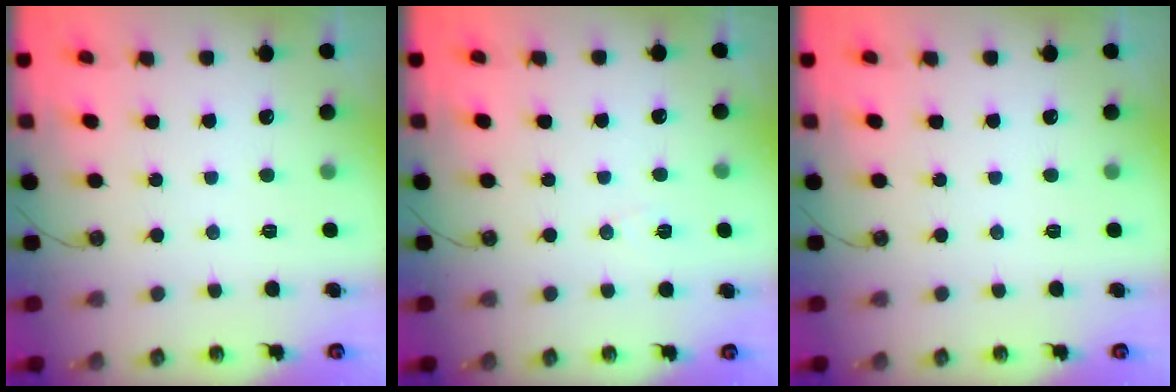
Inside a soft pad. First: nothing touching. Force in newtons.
{"total": 5.2, "press": 4.3, "slide": 2.9}
{"total": 0.0}